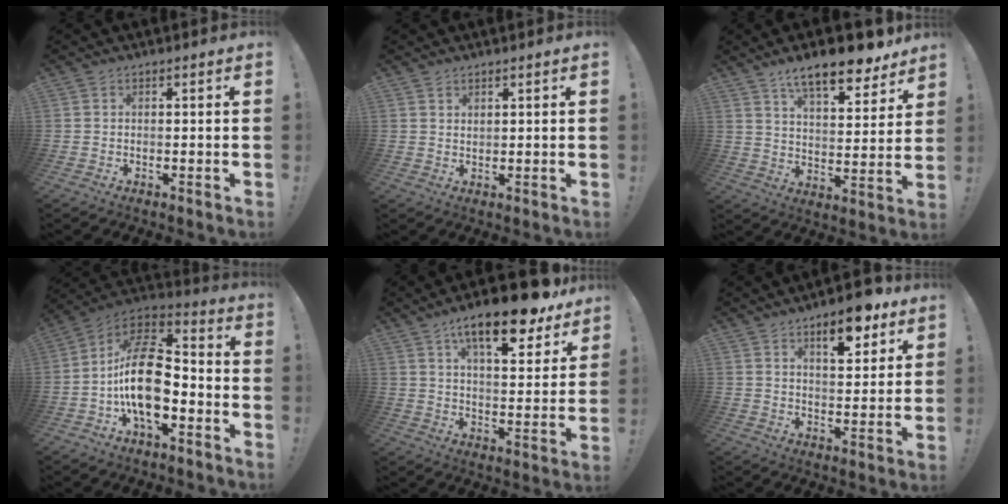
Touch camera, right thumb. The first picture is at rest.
{"total": 1.5, "force": [1.2, 0.5, 0.6], "torque": [-0.001, -0.006, 0.021]}
{"total": 14.4, "force": [10.3, 4.3, 9.1], "torque": [-0.136, -0.072, 0.171]}
{"total": 19.7, "force": [-2.8, 11.1, 16.0], "torque": [-0.303, 0.027, -0.042]}
{"total": 17.4, "force": [11.0, 4.8, 12.5], "torque": [-0.196, -0.065, 0.177]}
{"total": 10.7, "force": [6.5, 4.1, 7.4], "torque": [-0.090, -0.033, 0.108]}